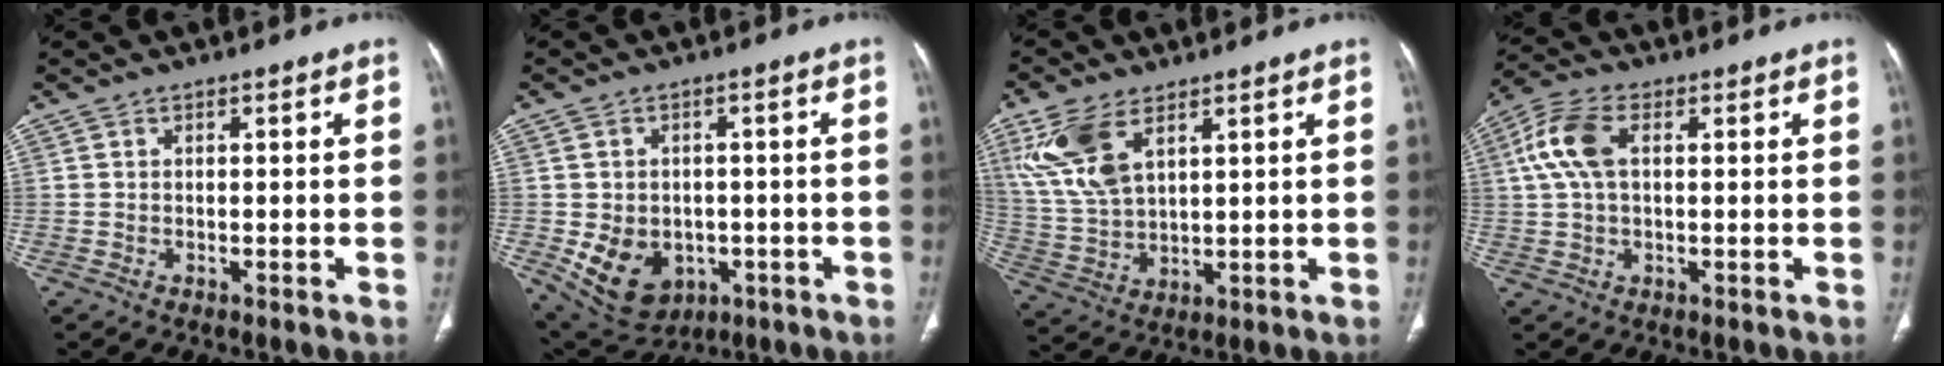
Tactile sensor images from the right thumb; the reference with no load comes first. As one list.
[{"total": 11.2, "force": [-2.9, 8.8, 6.2], "torque": [-0.087, 0.009, -0.020]}, {"total": 11.8, "force": [5.8, 6.0, 8.4], "torque": [-0.181, -0.013, 0.127]}, {"total": 8.3, "force": [1.8, 4.5, 6.7], "torque": [-0.156, 0.021, 0.035]}]